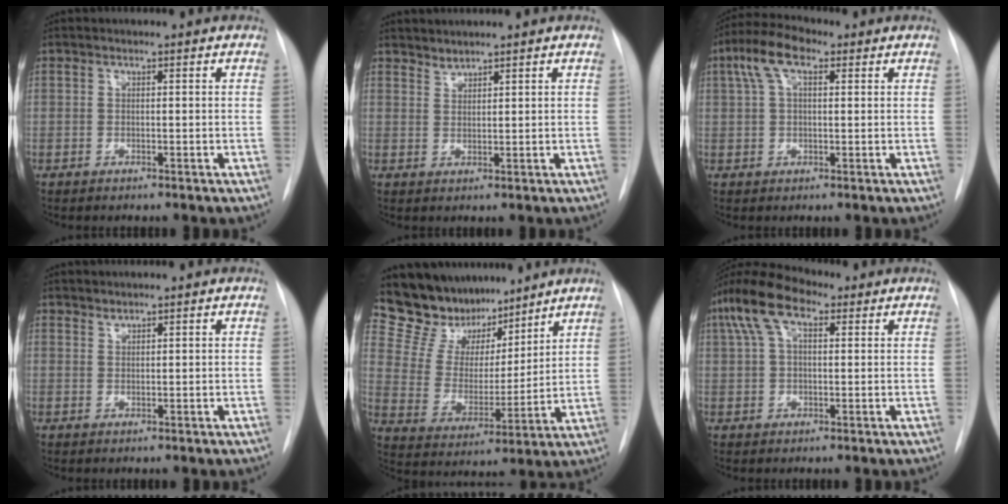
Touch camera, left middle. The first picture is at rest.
{"total": 1.4, "force": [1.4, 0.1, -0.1], "torque": [0.003, -0.002, 0.028]}
{"total": 6.9, "force": [2.8, 2.8, 5.6], "torque": [-0.126, 0.030, 0.050]}
{"total": 0.7, "force": [0.7, 0.1, -0.1], "torque": [0.000, -0.004, 0.013]}
{"total": 14.5, "force": [12.6, 6.2, 3.6], "torque": [-0.064, 0.012, 0.235]}
{"total": 9.2, "force": [4.4, 4.0, 7.0], "torque": [-0.157, 0.039, 0.078]}